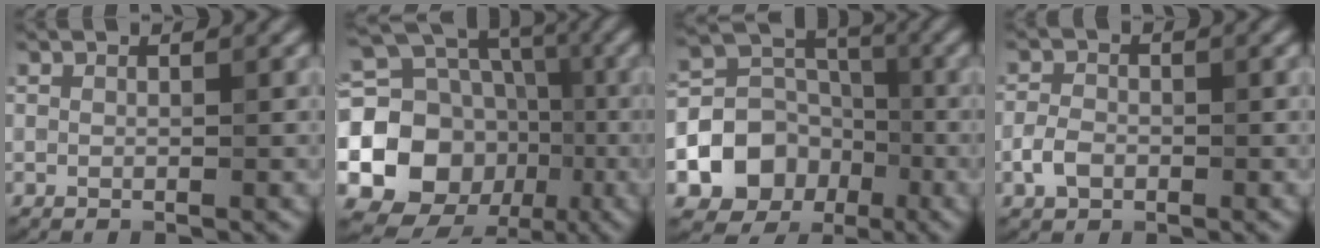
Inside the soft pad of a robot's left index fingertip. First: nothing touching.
{"total": 14.3, "force": [-2.1, 12.3, 6.9], "torque": [-0.142, -0.015, -0.056]}
{"total": 7.7, "force": [-2.9, 6.4, 3.2], "torque": [-0.044, -0.002, -0.059]}
{"total": 2.2, "force": [-0.9, 1.5, 1.2], "torque": [-0.023, 0.002, -0.024]}